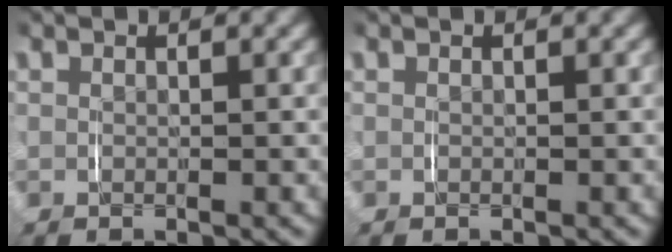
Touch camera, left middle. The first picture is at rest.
{"total": 0.0}